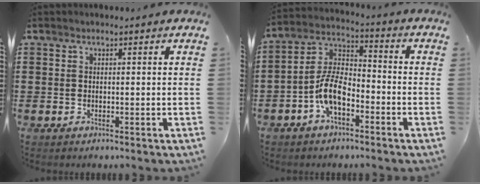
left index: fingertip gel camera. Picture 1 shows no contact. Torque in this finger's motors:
{"motor_torque": [1.68, 0.46, 0.87, 0.21]}